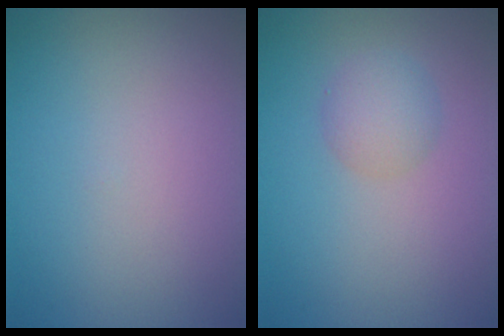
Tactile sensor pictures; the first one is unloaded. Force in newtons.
{"total": 2.2, "press": 2.2, "slide": 0.1}